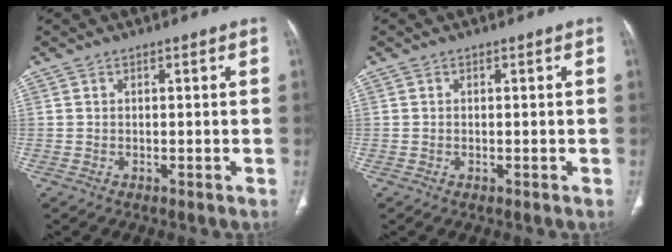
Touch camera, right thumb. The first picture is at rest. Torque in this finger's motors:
{"motor_torque": [0.93, 0.22, -0.16, -0.54, -0.03]}